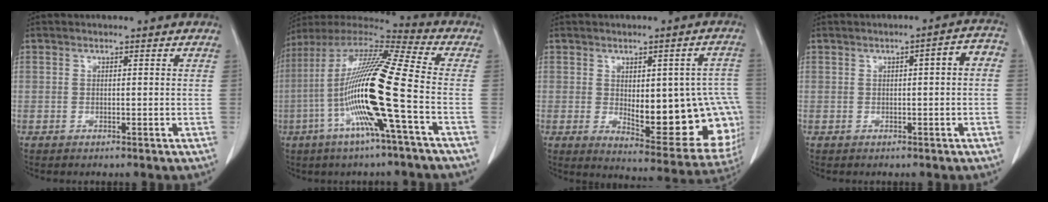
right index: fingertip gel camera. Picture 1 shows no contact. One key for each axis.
{"total": 19.5, "fx": -4.6, "fy": -0.3, "fz": 18.9, "tx": -0.373, "ty": -0.005, "tz": -0.100}
{"total": 19.1, "fx": -2.1, "fy": 7.2, "fz": 17.6, "tx": -0.158, "ty": 0.016, "tz": 0.005}
{"total": 3.8, "fx": 0.2, "fy": 0.7, "fz": 3.7, "tx": -0.044, "ty": 0.017, "tz": -0.003}